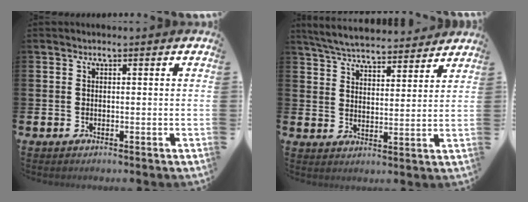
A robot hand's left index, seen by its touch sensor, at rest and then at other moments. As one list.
[{"total": 5.8, "force": [5.7, 0.8, 1.0], "torque": [-0.044, -0.036, 0.101]}]